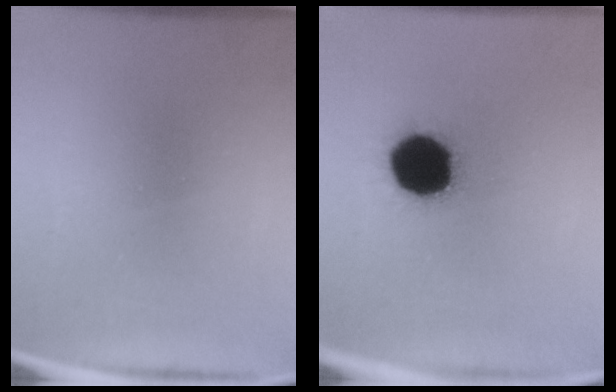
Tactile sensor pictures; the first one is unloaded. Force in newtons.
{"total": 18.5}